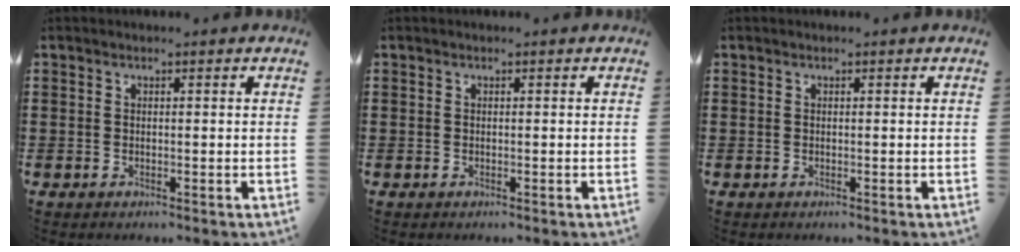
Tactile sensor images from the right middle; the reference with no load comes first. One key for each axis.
{"total": 0.0}
{"total": 0.0}